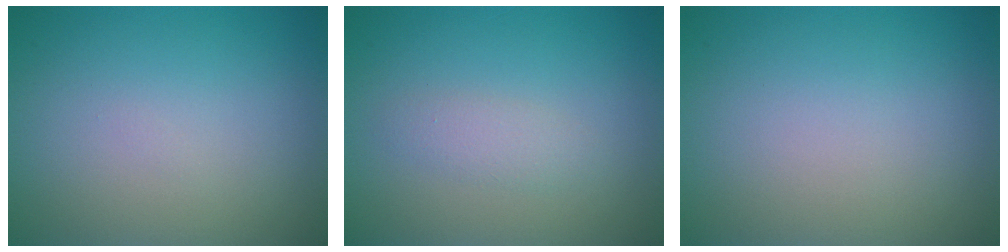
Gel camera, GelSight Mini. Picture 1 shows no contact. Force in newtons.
{"total": 1.4, "press": 1.4, "slide": 0.1}
{"total": 0.0}